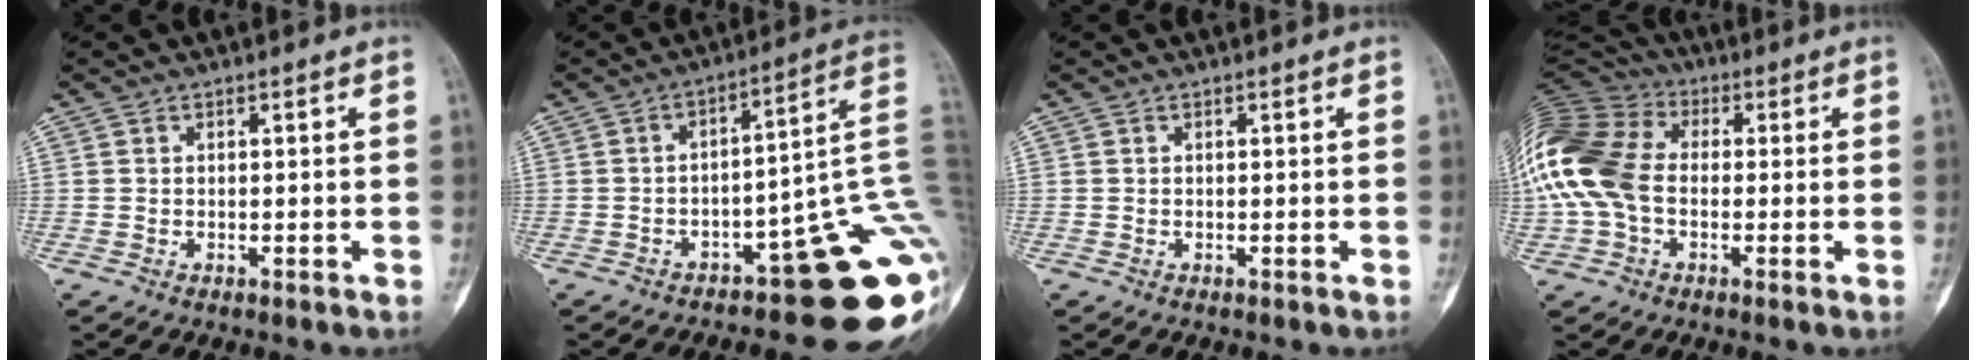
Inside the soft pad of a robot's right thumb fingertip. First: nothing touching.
{"total": 19.0, "force": [-8.1, 6.1, 16.0], "torque": [-0.108, 0.090, -0.099]}
{"total": 0.0}
{"total": 17.2, "force": [-0.8, 12.2, 12.1], "torque": [-0.274, 0.028, -0.024]}